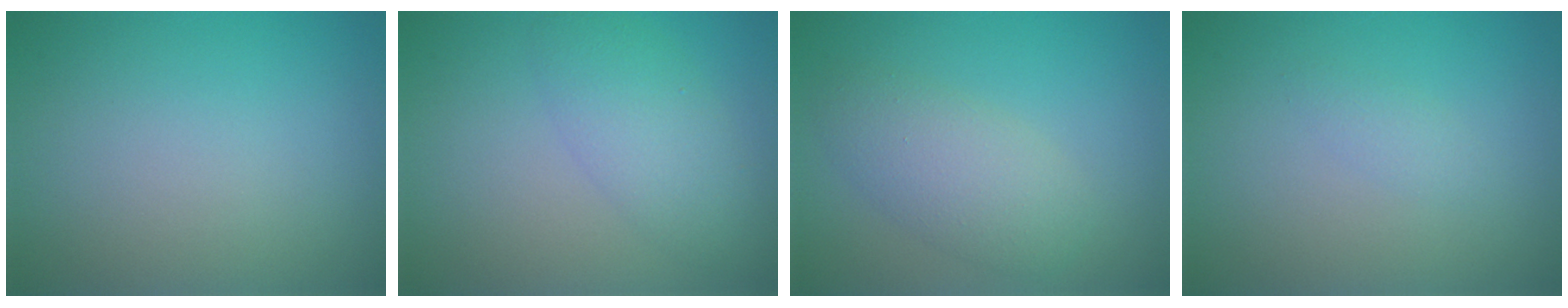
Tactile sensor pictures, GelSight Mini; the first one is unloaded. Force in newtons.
{"total": 3.7, "press": 3.7, "slide": 0.0}
{"total": 3.8, "press": 3.8, "slide": 0.1}
{"total": 0.9, "press": 0.9, "slide": 0.0}